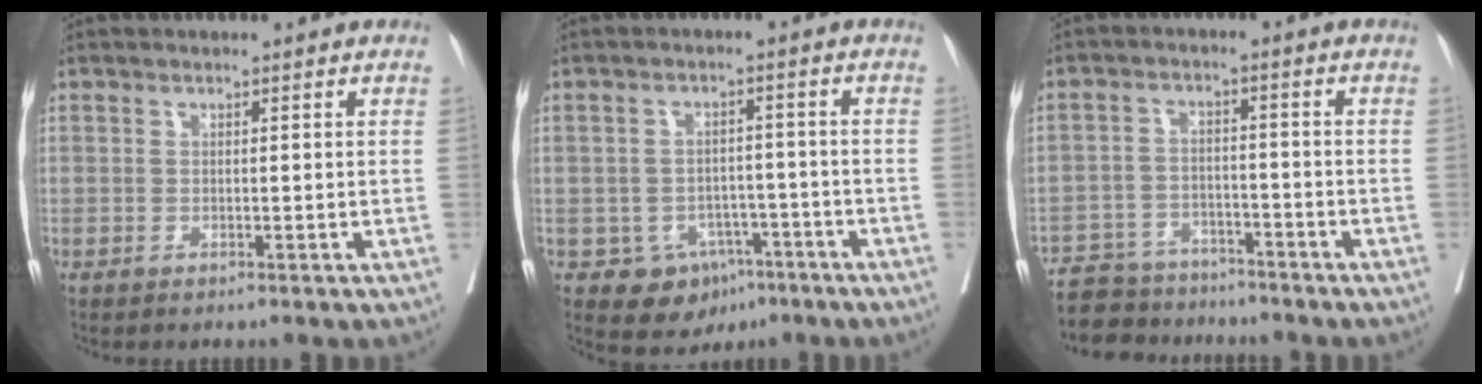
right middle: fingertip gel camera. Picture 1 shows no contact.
{"total": 6.5, "force": [-3.5, 5.1, 2.0], "torque": [-0.019, 0.012, -0.040]}
{"total": 8.8, "force": [-8.1, 3.5, 1.2], "torque": [-0.017, 0.009, -0.129]}